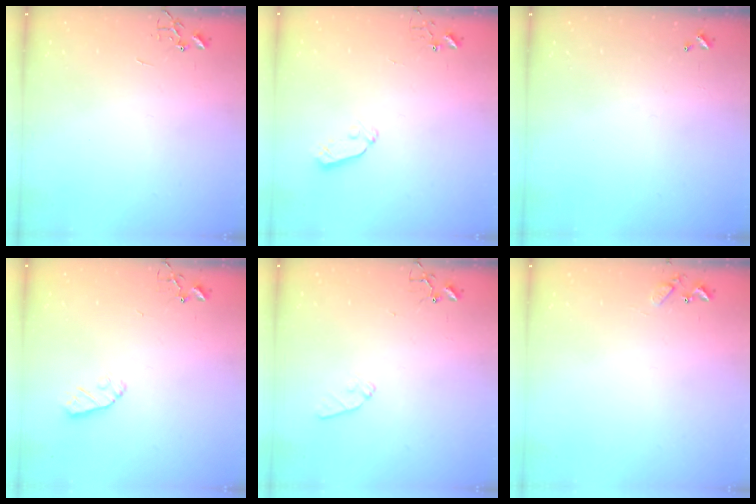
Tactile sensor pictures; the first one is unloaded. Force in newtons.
{"total": 3.7, "press": 3.7, "slide": 0.5}
{"total": 0.0}
{"total": 5.0, "press": 5.0, "slide": 0.5}
{"total": 7.6, "press": 7.6, "slide": 0.6}
{"total": 5.5, "press": 5.5, "slide": 0.4}